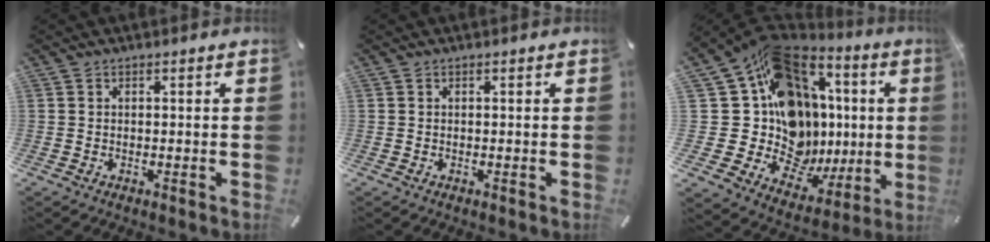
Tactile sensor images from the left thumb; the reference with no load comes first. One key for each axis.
{"total": 0.0}
{"total": 19.6, "fx": 3.4, "fy": 14.8, "fz": 12.5, "tx": -0.182, "ty": -0.103, "tz": 0.101}